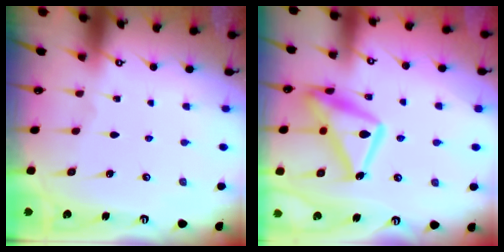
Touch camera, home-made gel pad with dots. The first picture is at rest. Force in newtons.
{"total": 17.9, "press": 17.9, "slide": 1.1}